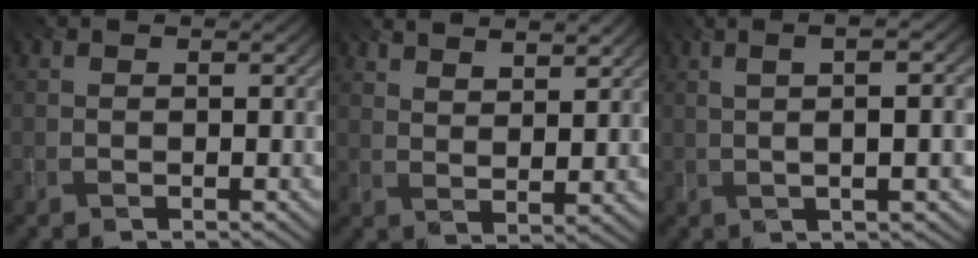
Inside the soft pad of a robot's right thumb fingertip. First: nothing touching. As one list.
[{"total": 6.2, "force": [4.8, 1.4, 3.6], "torque": [-0.055, -0.014, 0.085]}, {"total": 7.6, "force": [0.9, 0.9, 7.5], "torque": [-0.103, 0.026, 0.005]}]